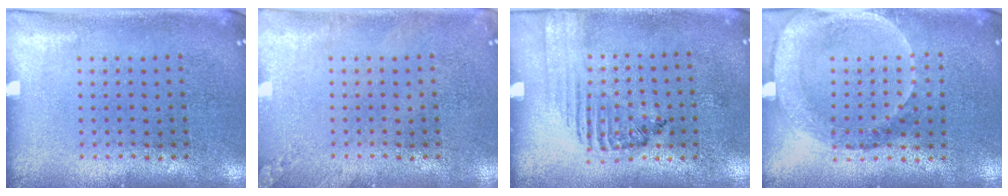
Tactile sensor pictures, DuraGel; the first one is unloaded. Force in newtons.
{"total": 1.3, "press": 1.3, "slide": 0.2}
{"total": 1.6, "press": 1.2, "slide": 1.0}
{"total": 1.8, "press": 1.6, "slide": 0.8}